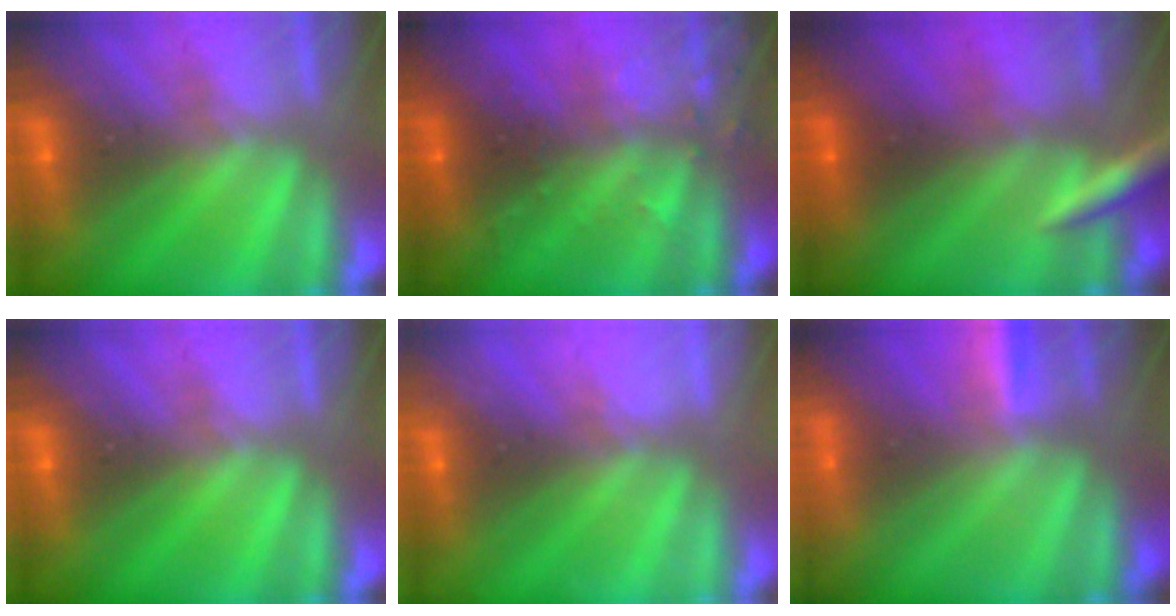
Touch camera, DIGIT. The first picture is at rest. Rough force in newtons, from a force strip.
{"total": 2.9}
{"total": 2.9}
{"total": 0.0}
{"total": 2.2}
{"total": 3.0}